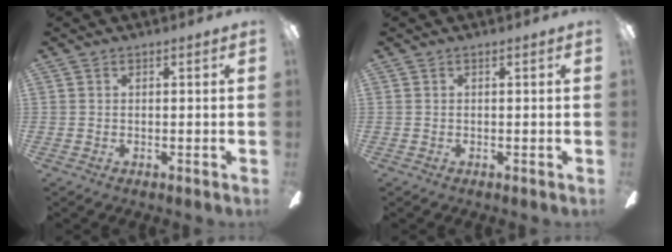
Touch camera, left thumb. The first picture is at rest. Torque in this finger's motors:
{"motor_torque": [0.00, 0.00, 0.02, -0.02, 0.00]}